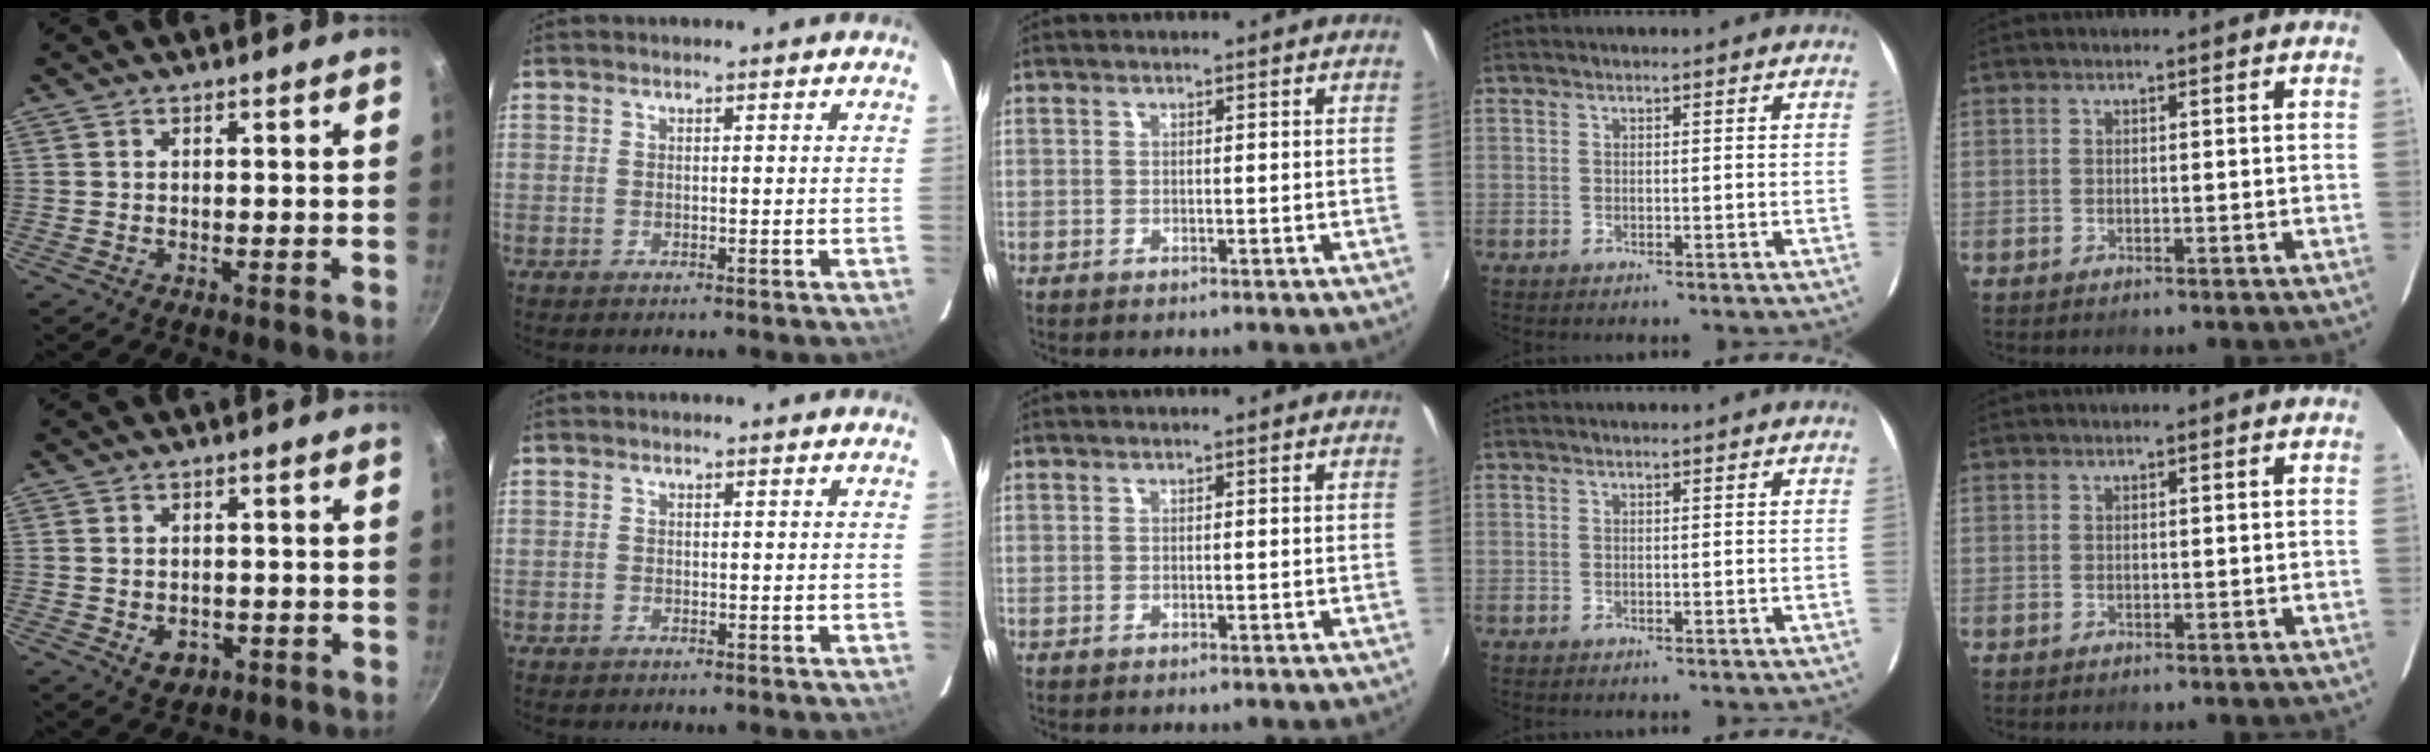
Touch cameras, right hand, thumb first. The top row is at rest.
{"thumb": {"total": 3.8, "force": [-1.2, 2.9, 2.2], "torque": [-0.025, 0.005, -0.008]}, "index": {"total": 0.6, "force": [-0.5, 0.4, 0.0], "torque": [-0.002, 0.000, -0.010]}}